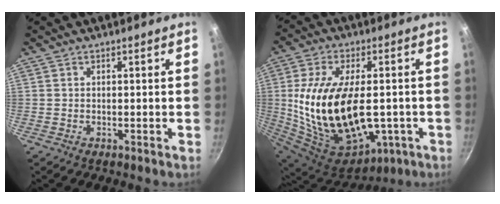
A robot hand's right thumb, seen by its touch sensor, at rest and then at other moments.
{"total": 26.5, "force": [-2.5, 14.8, 21.8], "torque": [-0.406, -0.002, -0.017]}